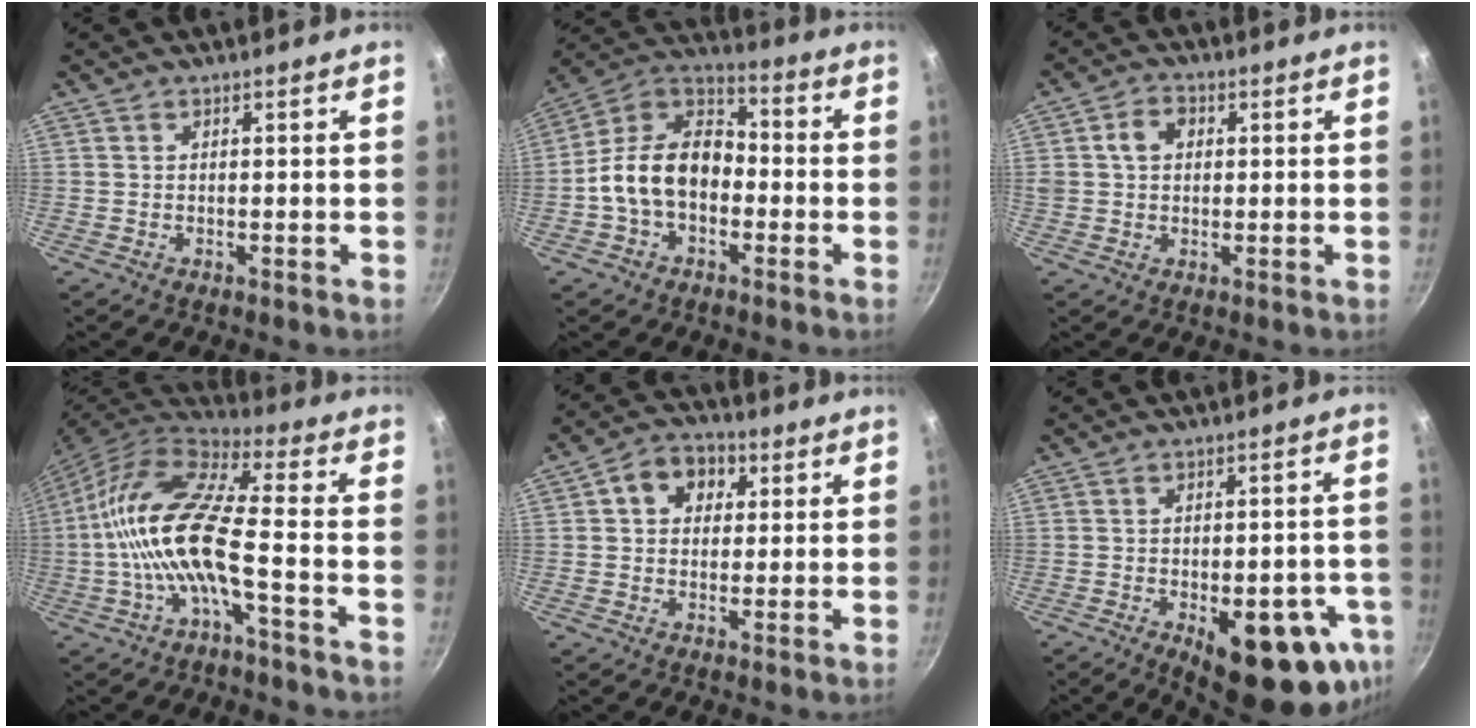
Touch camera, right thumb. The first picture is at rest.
{"total": 14.4, "force": [-2.8, 9.9, 10.0], "torque": [-0.145, 0.052, -0.073]}
{"total": 4.7, "force": [0.9, 3.8, 2.7], "torque": [-0.024, 0.009, 0.010]}
{"total": 15.9, "force": [-3.4, 4.5, 14.8], "torque": [-0.297, 0.040, -0.077]}
{"total": 8.2, "force": [2.4, 6.5, 4.4], "torque": [-0.037, 0.009, 0.023]}
{"total": 19.3, "force": [-7.8, 8.6, 15.5], "torque": [-0.146, 0.012, -0.093]}